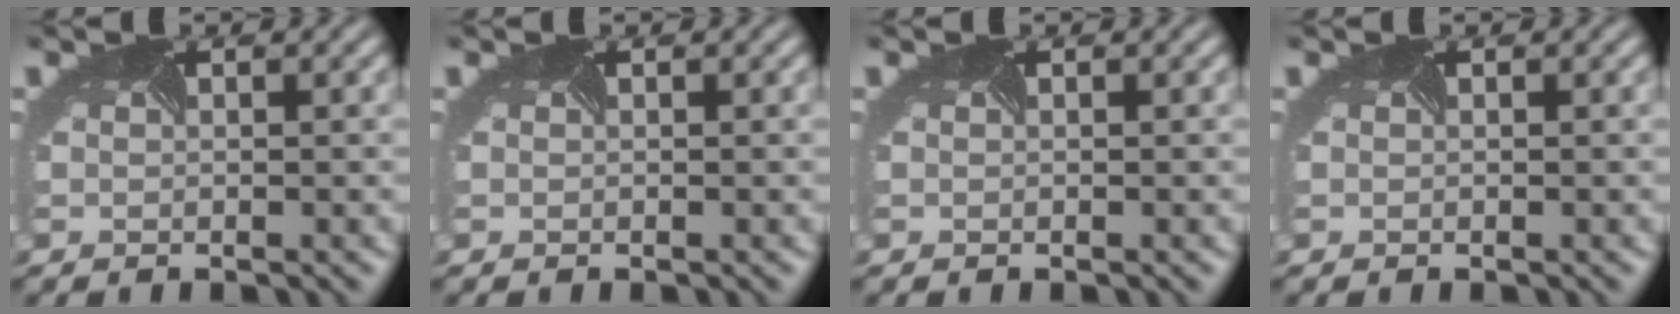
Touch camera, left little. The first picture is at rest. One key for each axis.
{"total": 0.0}
{"total": 0.0}
{"total": 0.0}